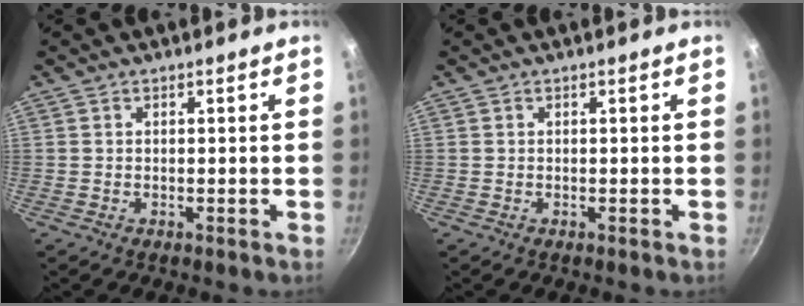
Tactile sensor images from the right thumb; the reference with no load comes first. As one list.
[{"total": 0.0}]